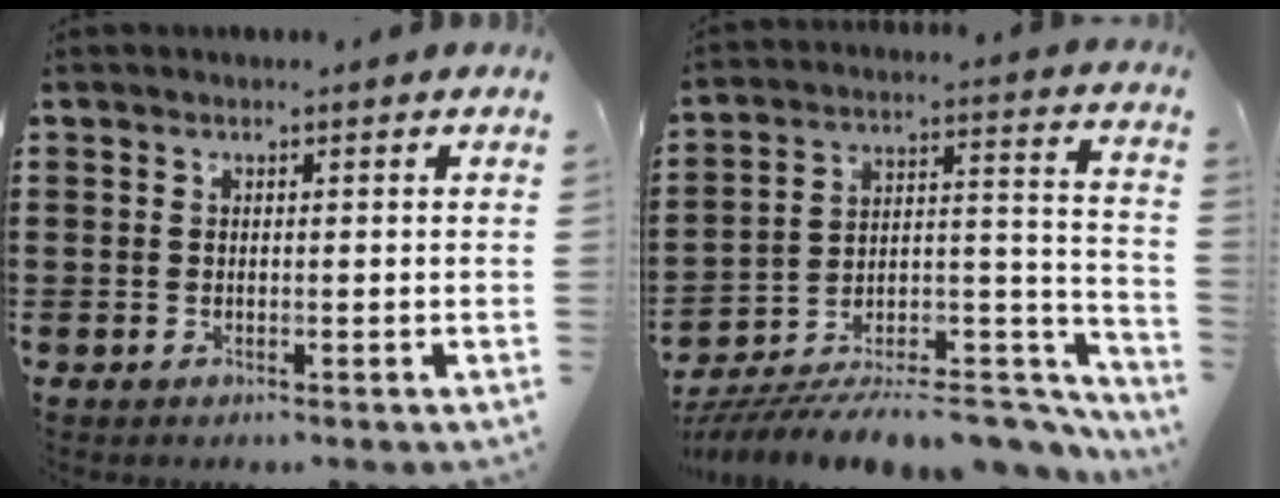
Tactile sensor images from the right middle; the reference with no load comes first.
{"total": 12.2, "force": [-11.0, 2.5, 4.8], "torque": [-0.054, 0.038, -0.205]}